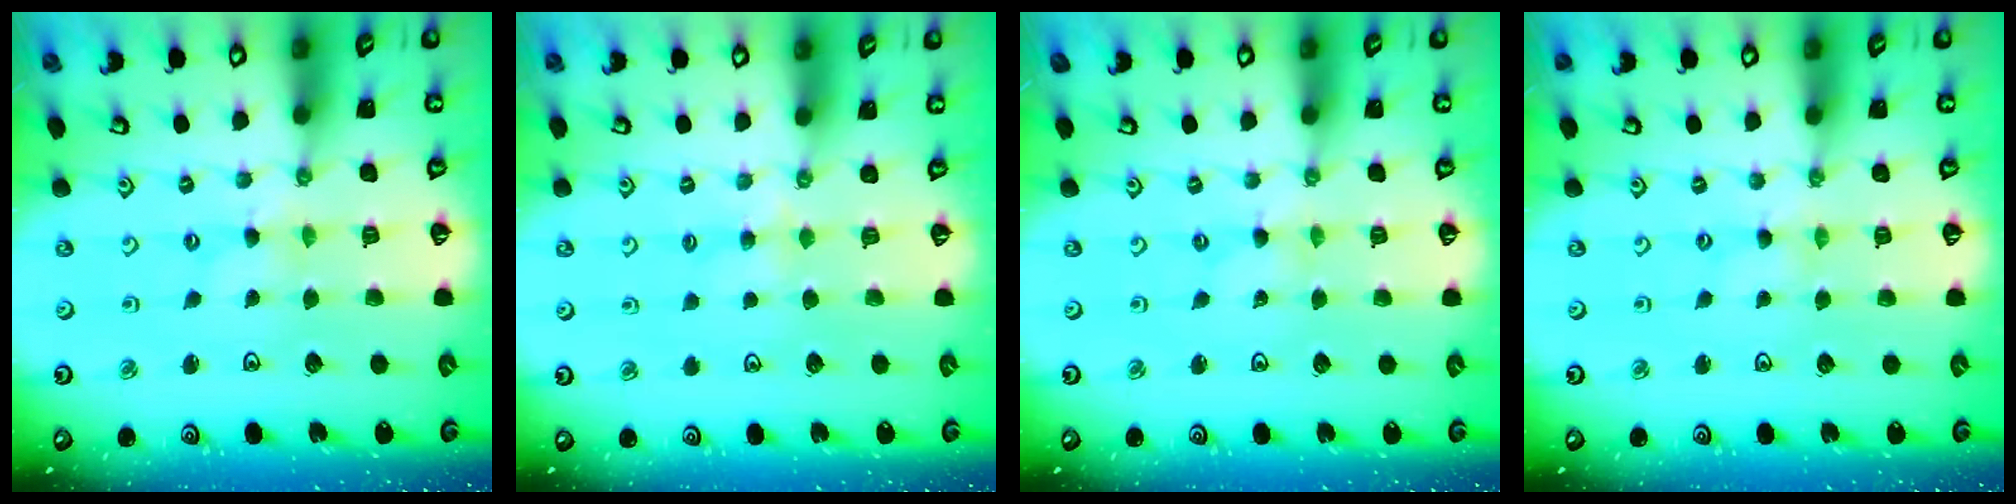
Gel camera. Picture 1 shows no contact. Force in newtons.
{"total": 4.0, "press": 4.0, "slide": 0.5}
{"total": 0.0}
{"total": 0.7, "press": 0.7, "slide": 0.1}